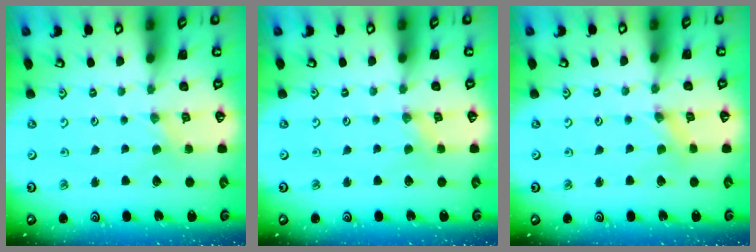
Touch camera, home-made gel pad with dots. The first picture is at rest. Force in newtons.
{"total": 0.0}
{"total": 1.2, "press": 1.2, "slide": 0.2}